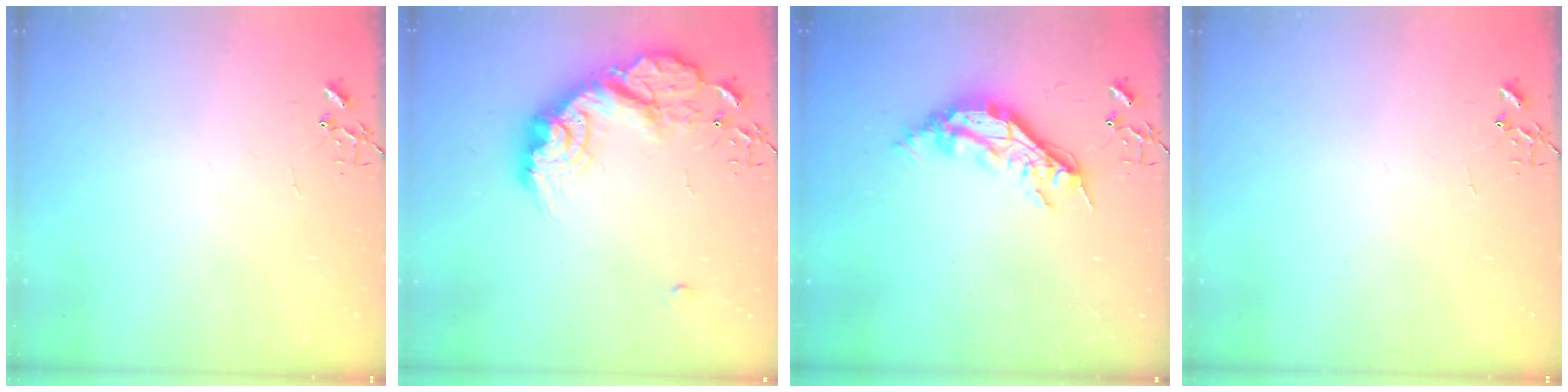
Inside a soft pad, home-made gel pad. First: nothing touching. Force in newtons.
{"total": 20.7, "press": 20.6, "slide": 1.1}
{"total": 15.5, "press": 15.5, "slide": 0.6}
{"total": 0.0}